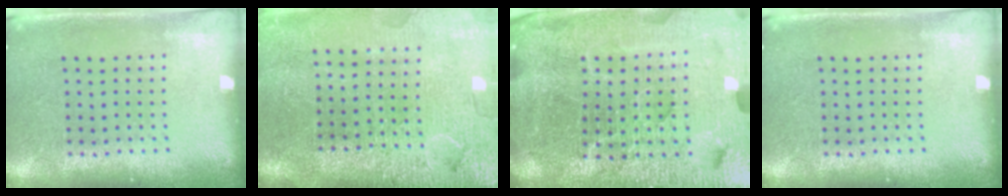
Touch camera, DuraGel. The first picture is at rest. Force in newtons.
{"total": 4.1, "press": 3.6, "slide": 1.9}
{"total": 6.6, "press": 5.8, "slide": 3.2}
{"total": 0.0}